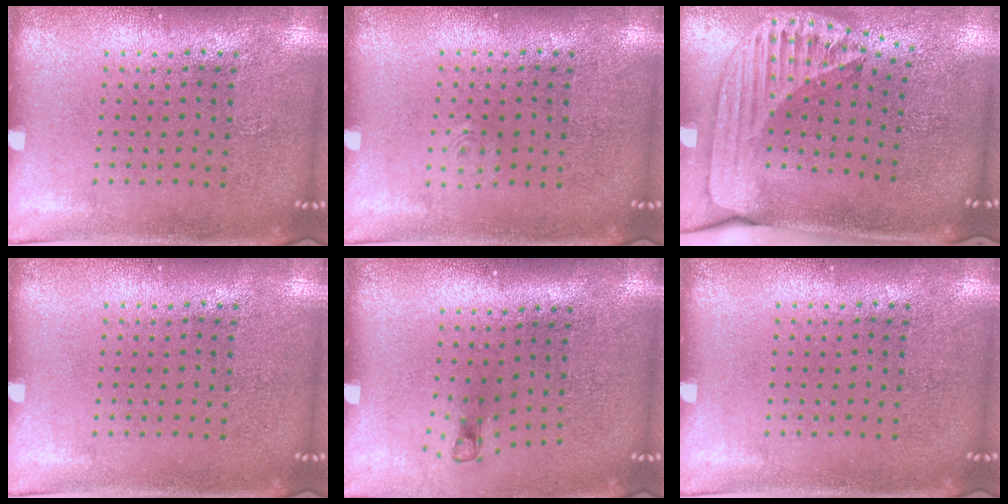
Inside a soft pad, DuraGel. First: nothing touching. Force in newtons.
{"total": 0.6, "press": 0.6, "slide": 0.1}
{"total": 2.6, "press": 1.8, "slide": 1.8}
{"total": 0.0}
{"total": 0.8, "press": 0.4, "slide": 0.7}
{"total": 0.0}